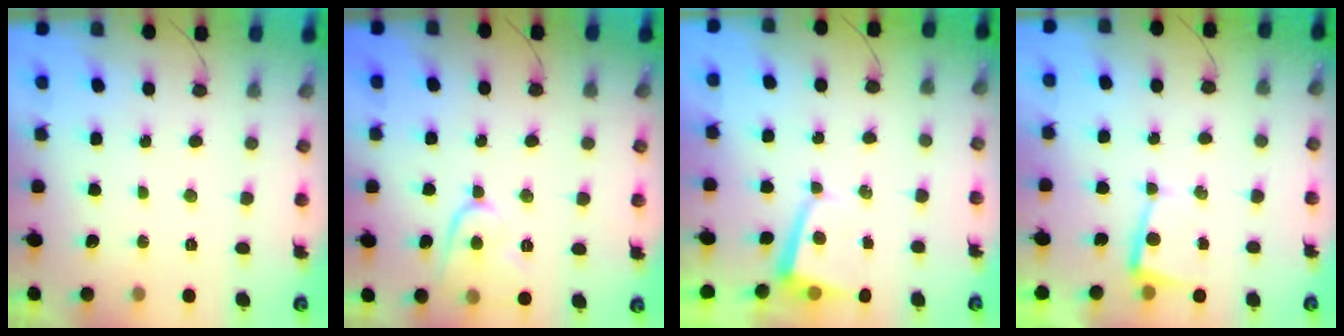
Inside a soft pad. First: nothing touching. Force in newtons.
{"total": 9.3, "press": 9.3, "slide": 0.9}
{"total": 2.0, "press": 2.0, "slide": 0.3}
{"total": 3.0, "press": 3.0, "slide": 0.4}